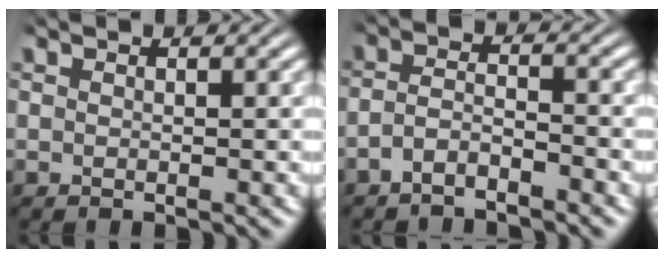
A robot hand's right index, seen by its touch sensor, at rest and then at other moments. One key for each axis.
{"total": 3.5, "fx": -2.7, "fy": 1.7, "fz": 1.4, "tx": -0.030, "ty": -0.013, "tz": -0.046}